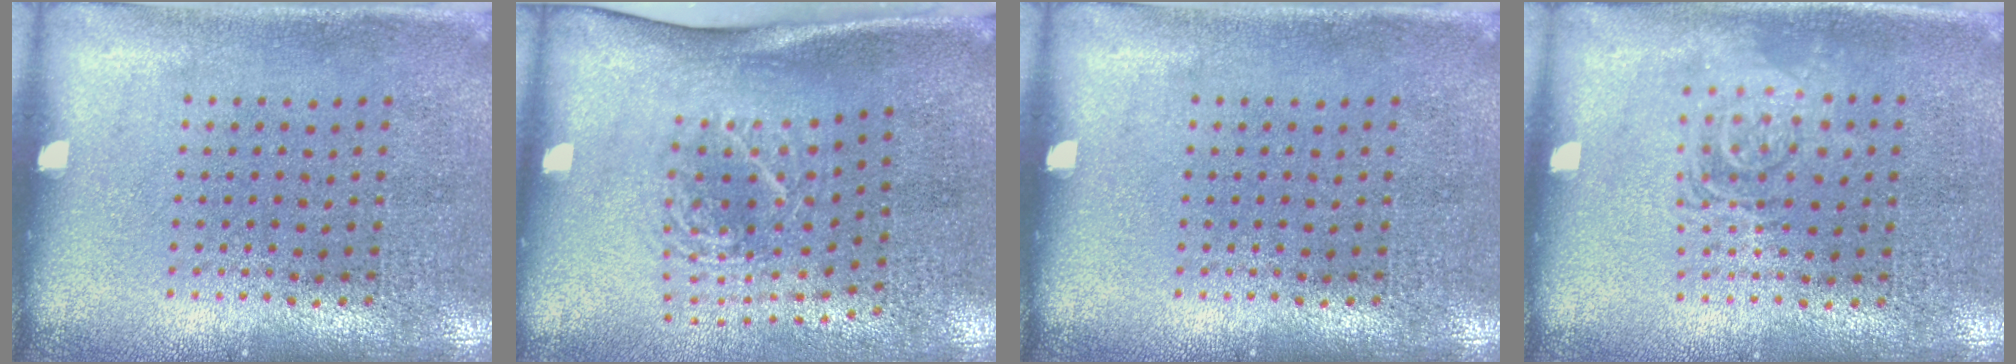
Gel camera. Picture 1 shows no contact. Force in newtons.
{"total": 1.9, "press": 1.3, "slide": 1.4}
{"total": 0.0}
{"total": 1.2, "press": 1.2, "slide": 0.2}